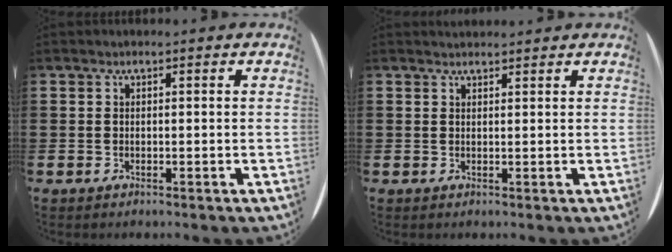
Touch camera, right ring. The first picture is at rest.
{"total": 0.7, "force": [0.7, 0.0, -0.1], "torque": [0.002, 0.001, 0.013]}